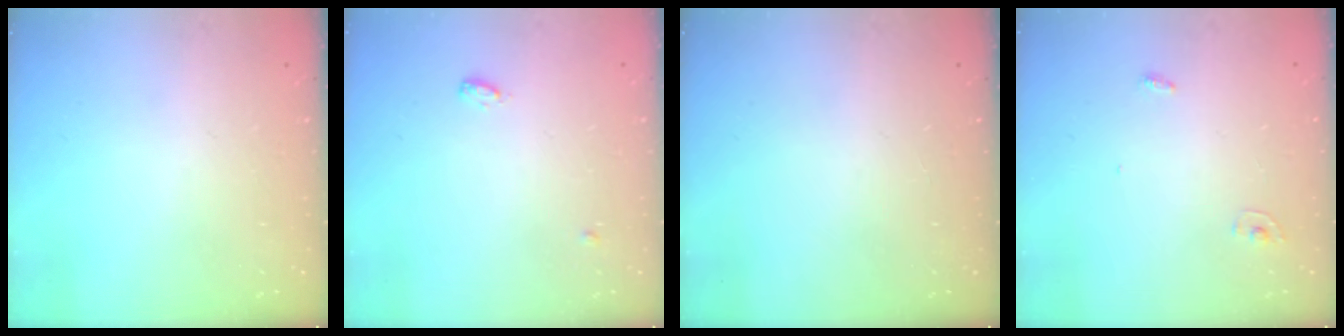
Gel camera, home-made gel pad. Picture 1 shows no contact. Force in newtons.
{"total": 7.9, "press": 4.2, "slide": 6.7}
{"total": 0.0}
{"total": 2.8, "press": 2.8, "slide": 0.1}